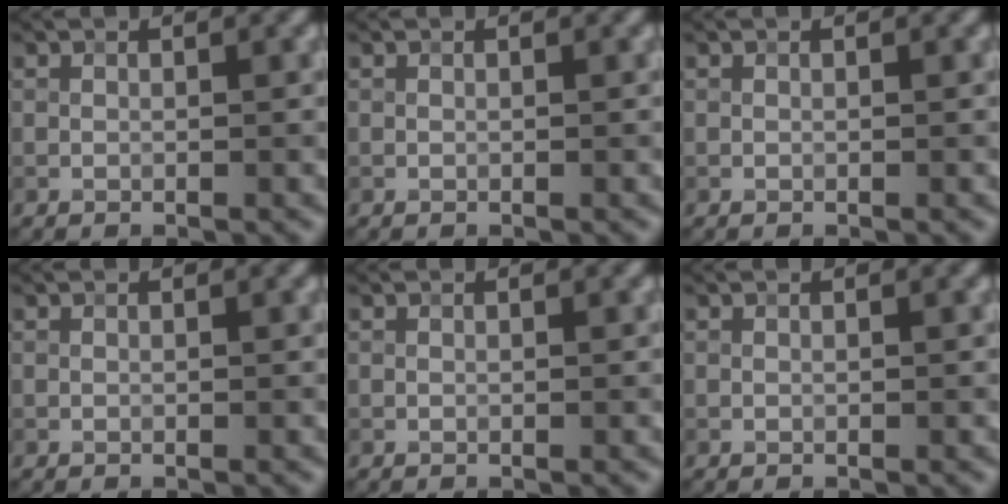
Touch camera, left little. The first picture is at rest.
{"total": 0.0}
{"total": 0.0}
{"total": 0.0}
{"total": 0.0}
{"total": 0.0}